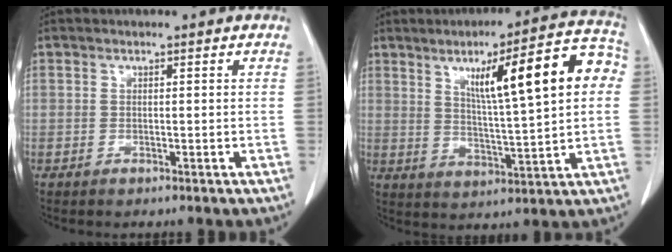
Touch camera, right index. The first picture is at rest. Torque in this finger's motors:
{"motor_torque": [1.29, 0.85, 0.75, 0.11]}